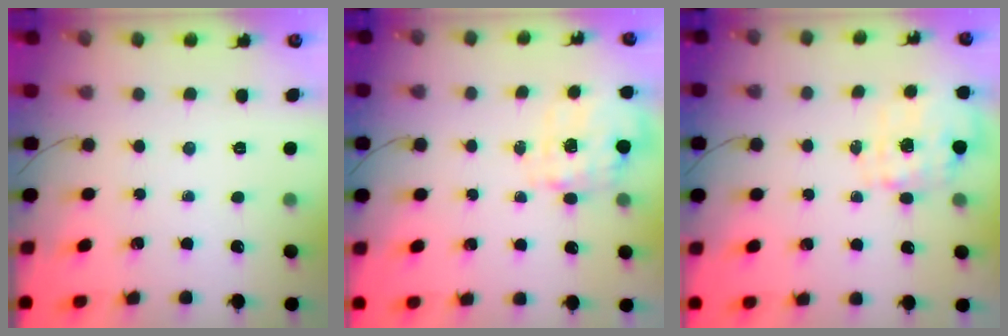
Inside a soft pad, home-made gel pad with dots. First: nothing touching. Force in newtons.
{"total": 3.9, "press": 3.8, "slide": 0.8}
{"total": 1.5, "press": 1.5, "slide": 0.5}